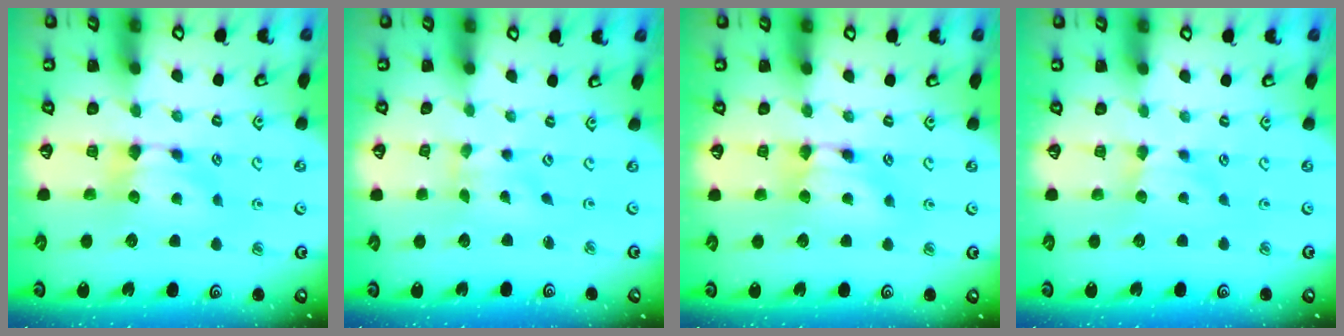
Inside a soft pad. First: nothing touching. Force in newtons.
{"total": 2.7, "press": 2.6, "slide": 1.0}
{"total": 1.5, "press": 1.5, "slide": 0.1}
{"total": 2.0, "press": 2.0, "slide": 0.5}